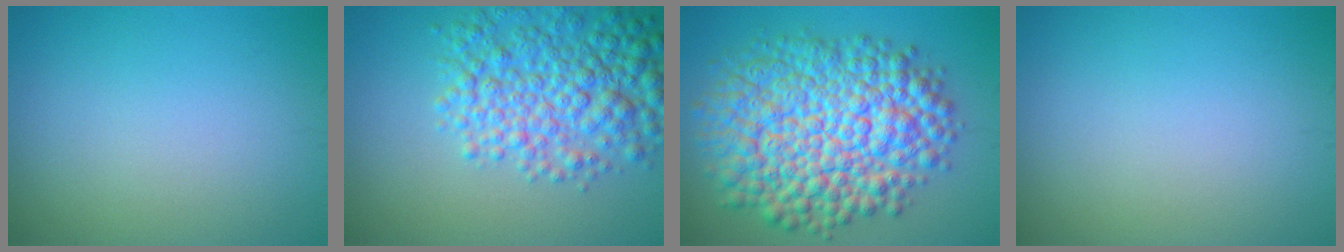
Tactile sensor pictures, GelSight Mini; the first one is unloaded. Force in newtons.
{"total": 7.2, "press": 7.2, "slide": 0.2}
{"total": 13.2, "press": 13.2, "slide": 0.2}
{"total": 0.0}